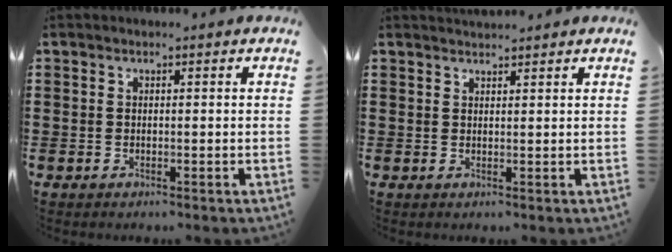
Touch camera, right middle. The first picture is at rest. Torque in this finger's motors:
{"motor_torque": [-0.07, 0.11, -0.04, -0.01]}